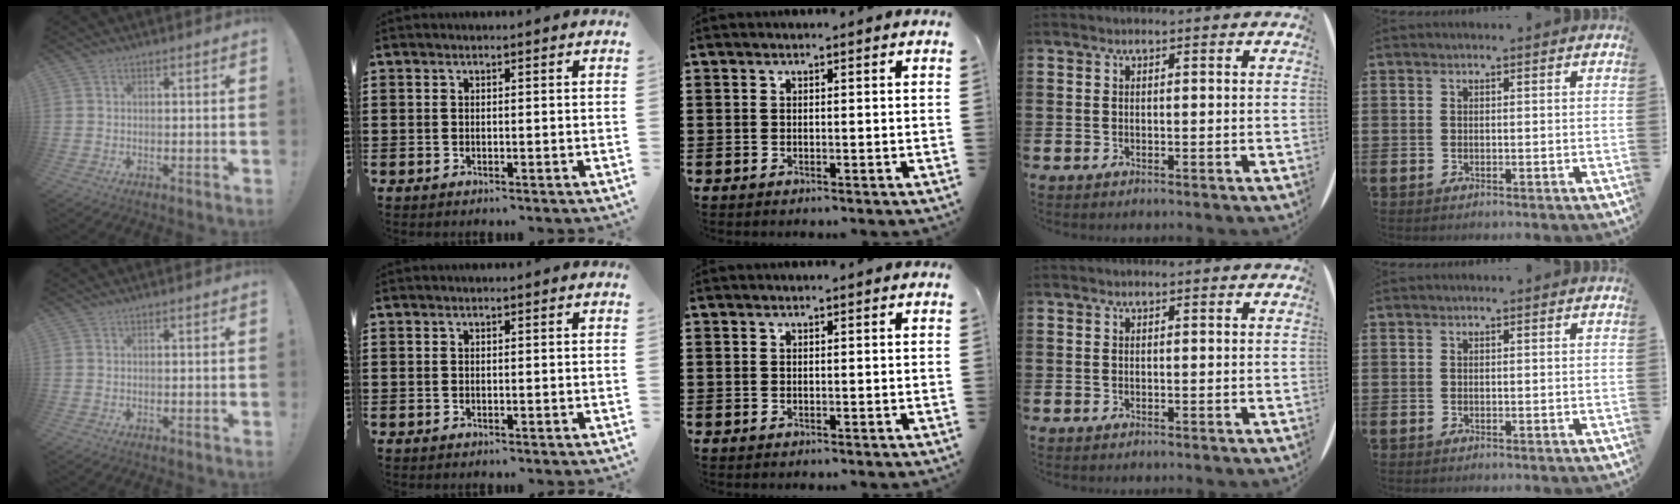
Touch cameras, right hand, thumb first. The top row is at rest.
{}